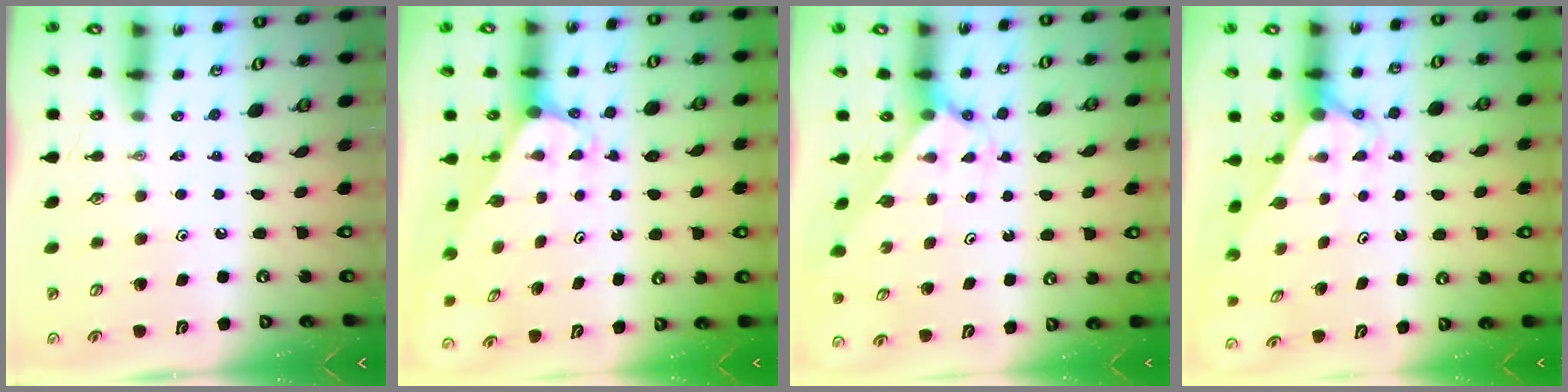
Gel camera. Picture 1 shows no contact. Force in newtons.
{"total": 2.0, "press": 2.0, "slide": 0.1}
{"total": 2.2, "press": 2.2, "slide": 0.2}
{"total": 2.9, "press": 2.9, "slide": 0.1}